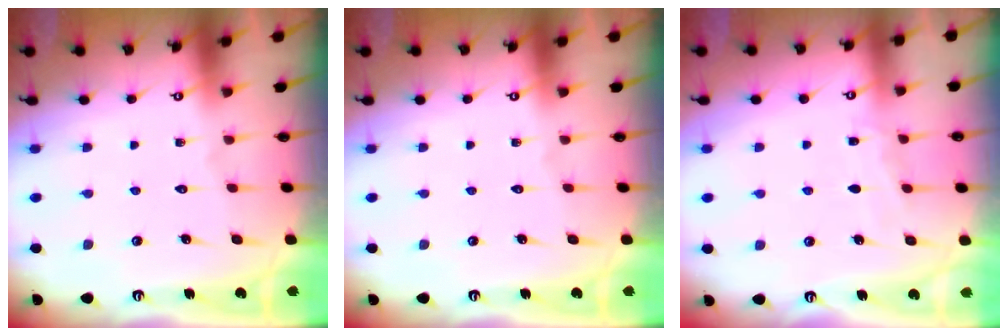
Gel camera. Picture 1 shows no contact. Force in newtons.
{"total": 0.0}
{"total": 4.2, "press": 4.2, "slide": 0.5}